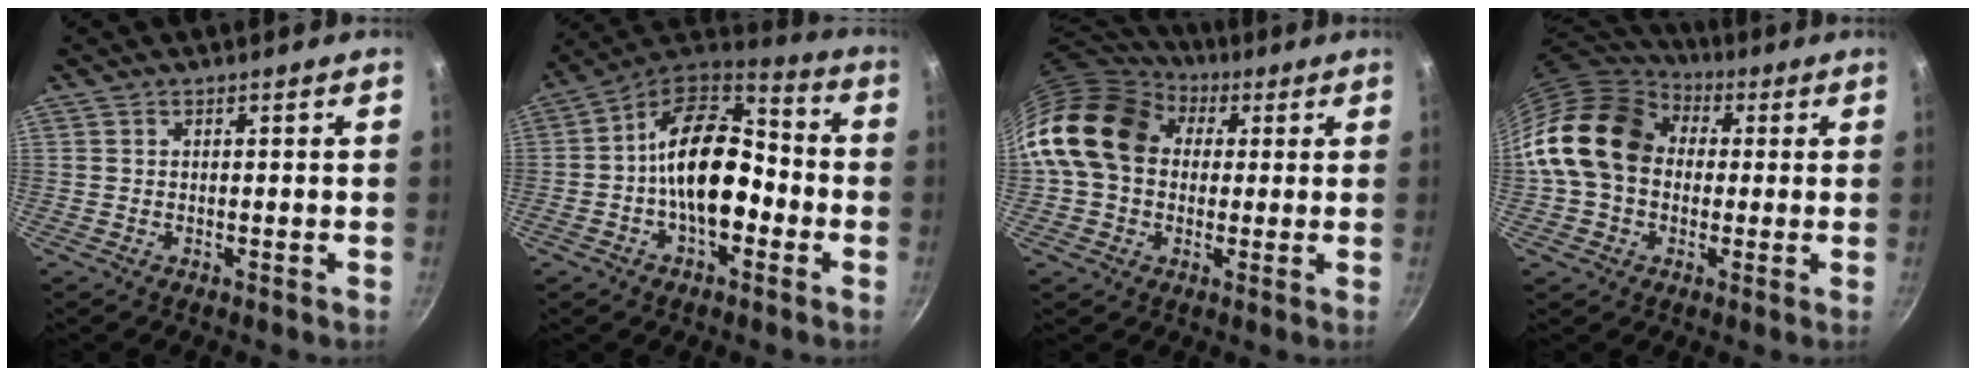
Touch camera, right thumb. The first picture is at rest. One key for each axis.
{"total": 16.8, "fx": -2.9, "fy": 9.9, "fz": 13.3, "tx": -0.187, "ty": 0.056, "tz": -0.066}
{"total": 17.5, "fx": 3.7, "fy": 13.6, "fz": 10.4, "tx": -0.165, "ty": 0.028, "tz": 0.052}
{"total": 17.4, "fx": 1.8, "fy": 13.5, "fz": 10.8, "tx": -0.172, "ty": 0.036, "tz": 0.021}